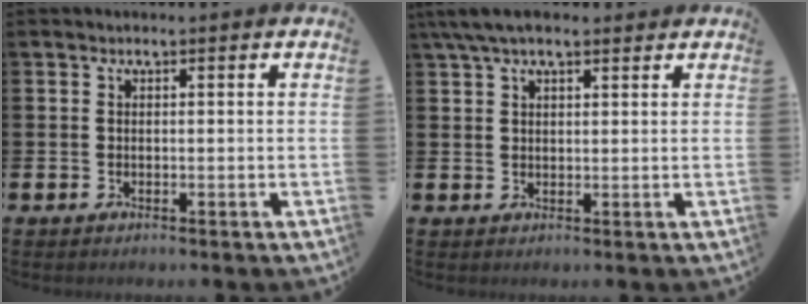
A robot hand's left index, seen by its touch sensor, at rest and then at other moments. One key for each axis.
{"total": 4.6, "fx": 3.4, "fy": 1.6, "fz": 2.6, "tx": -0.057, "ty": -0.002, "tz": 0.062}